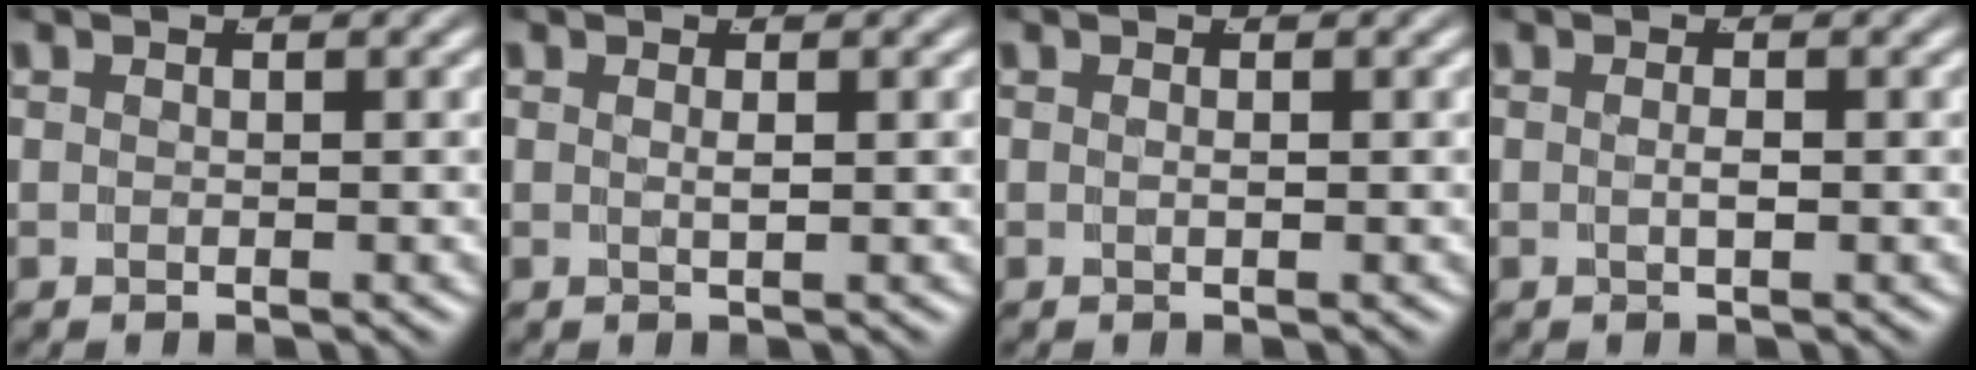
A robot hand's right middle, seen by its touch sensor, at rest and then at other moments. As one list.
[{"total": 0.8, "force": [0.1, -0.6, 0.6], "torque": [-0.013, -0.008, 0.009]}, {"total": 0.5, "force": [-0.1, -0.4, 0.2], "torque": [-0.007, -0.007, 0.005]}, {"total": 0.9, "force": [-0.3, -0.2, 0.8], "torque": [-0.016, -0.007, -0.001]}]